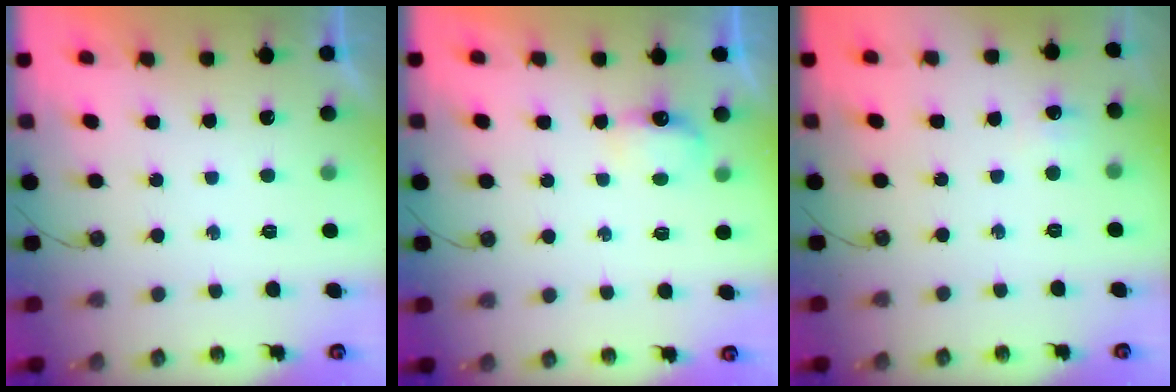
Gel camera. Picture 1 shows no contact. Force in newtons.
{"total": 5.8, "press": 5.8, "slide": 0.6}
{"total": 4.3, "press": 4.3, "slide": 0.6}